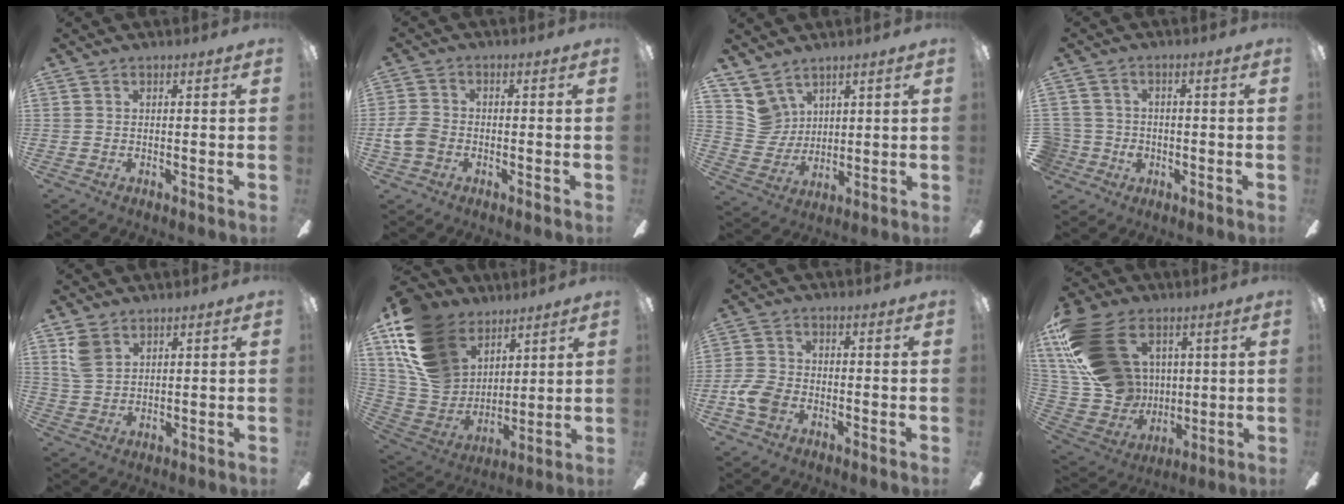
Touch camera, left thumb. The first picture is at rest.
{"total": 5.6, "force": [-2.1, 4.1, 3.3], "torque": [-0.071, 0.013, -0.038]}
{"total": 8.1, "force": [5.8, 5.6, 0.8], "torque": [-0.044, -0.030, 0.120]}
{"total": 4.3, "force": [-0.4, 4.2, 0.4], "torque": [-0.024, 0.004, -0.005]}
{"total": 5.9, "force": [3.6, 3.7, 2.9], "torque": [-0.068, -0.001, 0.072]}
{"total": 19.6, "force": [11.1, 13.4, 9.1], "torque": [-0.210, -0.044, 0.215]}
{"total": 6.8, "force": [-2.8, 4.6, 4.1], "torque": [-0.096, 0.011, -0.053]}
{"total": 25.6, "force": [9.5, 18.4, 15.1], "torque": [-0.333, -0.030, 0.191]}